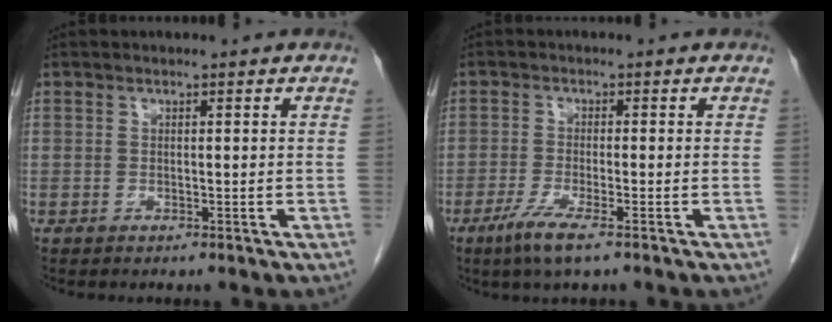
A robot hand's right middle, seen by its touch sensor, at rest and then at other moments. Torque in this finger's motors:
{"motor_torque": [0.67, -0.66, 0.07, 0.07]}